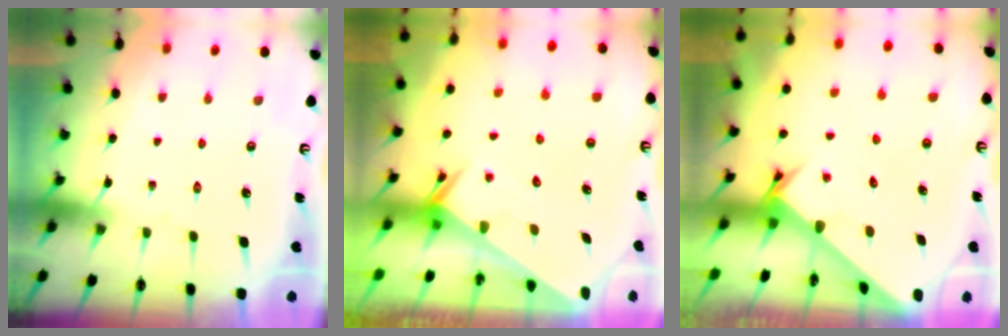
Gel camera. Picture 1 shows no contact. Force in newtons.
{"total": 2.5, "press": 2.5, "slide": 0.1}
{"total": 2.6, "press": 2.6, "slide": 0.2}